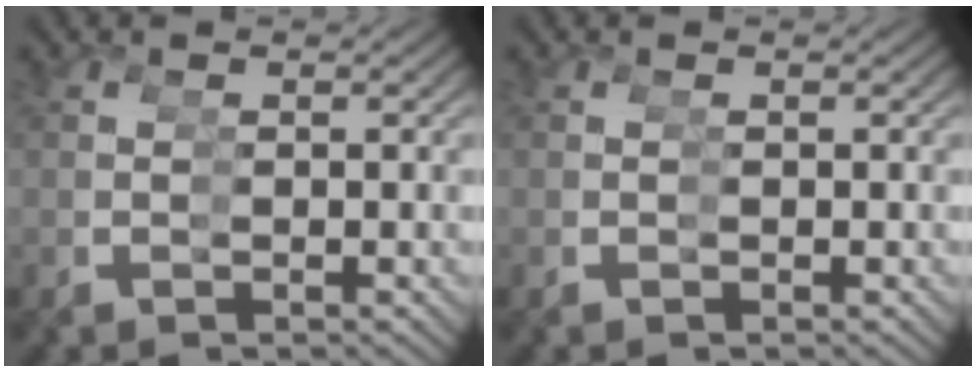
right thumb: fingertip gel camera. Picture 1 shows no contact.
{"total": 0.0}